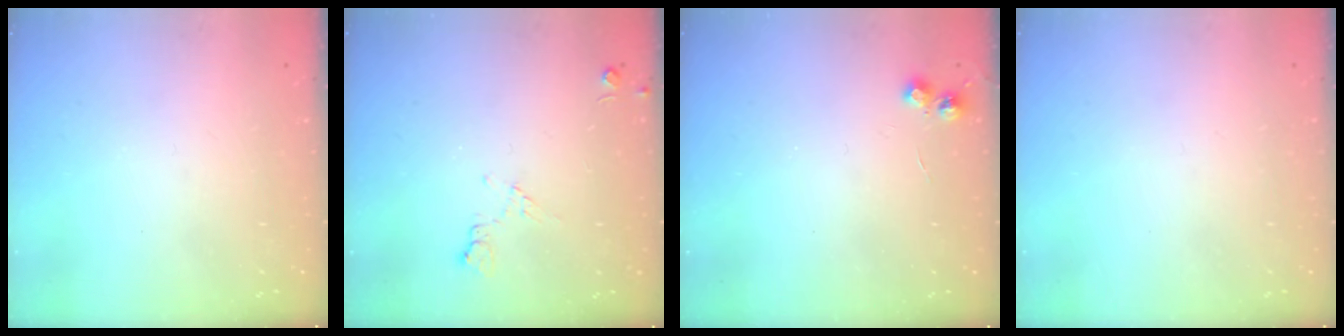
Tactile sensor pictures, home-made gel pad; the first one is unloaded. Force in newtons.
{"total": 6.3, "press": 6.2, "slide": 0.8}
{"total": 5.2, "press": 5.2, "slide": 0.5}
{"total": 0.0}